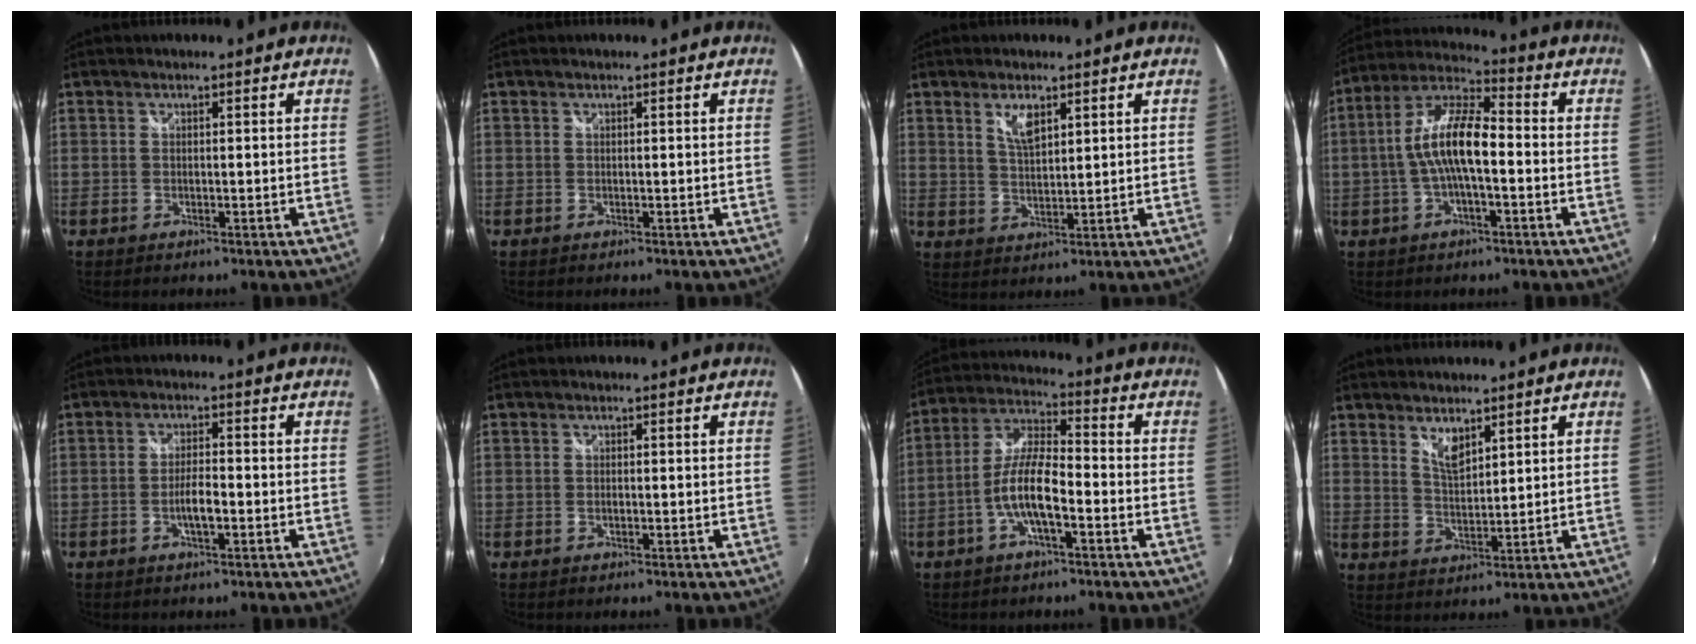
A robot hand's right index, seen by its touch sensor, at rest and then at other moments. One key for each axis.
{"total": 0.0}
{"total": 4.5, "fx": 2.4, "fy": 1.8, "fz": 3.4, "tx": -0.061, "ty": -0.001, "tz": 0.045}
{"total": 11.4, "fx": -1.7, "fy": 3.4, "fz": 10.7, "tx": -0.220, "ty": 0.015, "tz": -0.035}
{"total": 3.8, "fx": -1.5, "fy": 0.9, "fz": 3.4, "tx": -0.067, "ty": -0.001, "tz": -0.026}
{"total": 0.5, "fx": -0.2, "fy": 0.3, "fz": 0.4, "tx": -0.009, "ty": -0.002, "tz": -0.004}
{"total": 9.4, "fx": -3.6, "fy": 2.6, "fz": 8.3, "tx": -0.179, "ty": 0.007, "tz": -0.069}
{"total": 4.1, "fx": 3.0, "fy": 1.4, "fz": 2.4, "tx": -0.041, "ty": -0.004, "tz": 0.053}